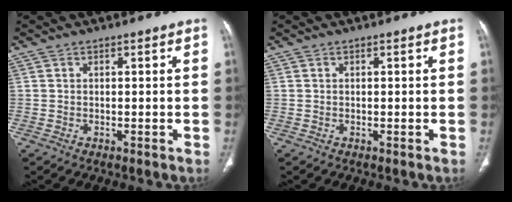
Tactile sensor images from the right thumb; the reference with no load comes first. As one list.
[{"total": 0.0}]